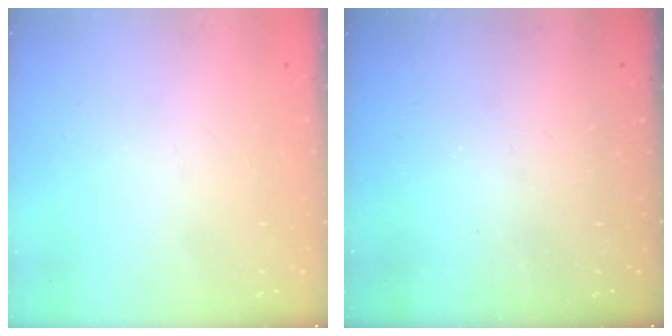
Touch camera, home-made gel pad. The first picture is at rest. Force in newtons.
{"total": 0.0}